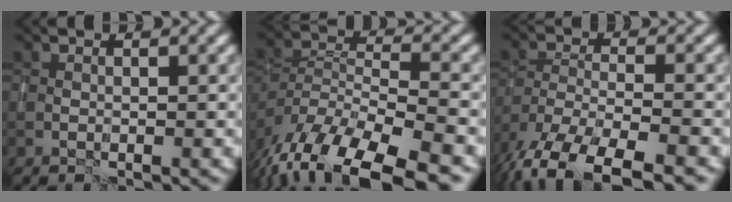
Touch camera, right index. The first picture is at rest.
{"total": 10.9, "force": [-7.6, 3.8, 6.9], "torque": [-0.126, -0.003, -0.129]}
{"total": 12.0, "force": [-9.0, 4.7, 6.4], "torque": [-0.134, -0.032, -0.131]}